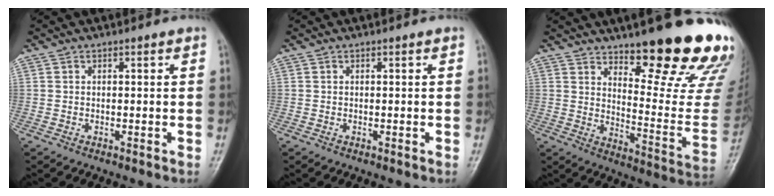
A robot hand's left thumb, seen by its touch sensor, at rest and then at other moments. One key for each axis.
{"total": 0.0}
{"total": 21.6, "fx": 15.5, "fy": 5.0, "fz": 14.2, "tx": -0.150, "ty": -0.127, "tz": 0.215}